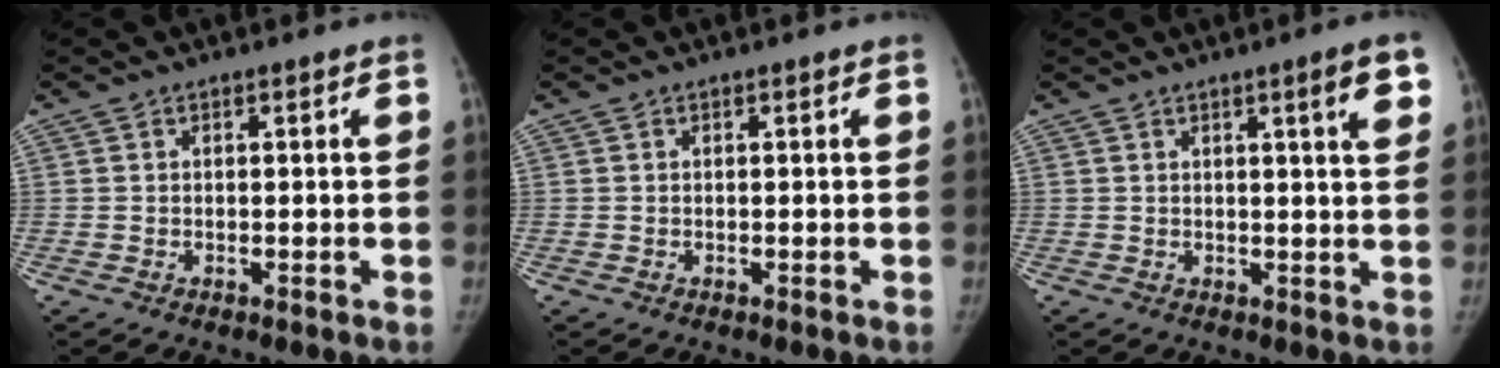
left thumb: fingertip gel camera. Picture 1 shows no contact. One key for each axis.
{"total": 0.0}
{"total": 5.1, "fx": 2.5, "fy": 0.4, "fz": 4.5, "tx": -0.054, "ty": -0.011, "tz": 0.032}